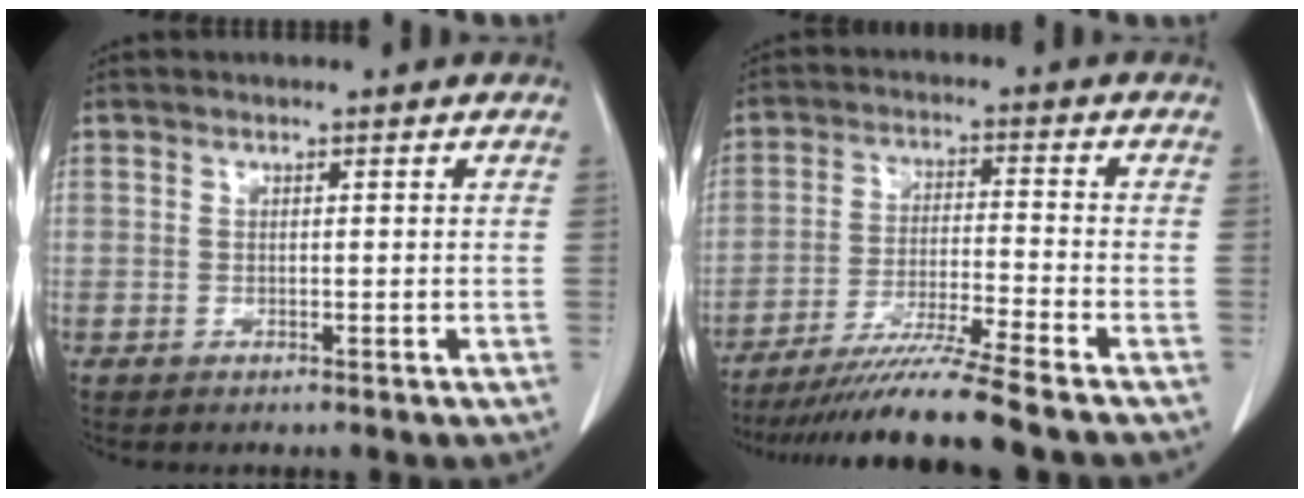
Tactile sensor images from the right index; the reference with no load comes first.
{"total": 11.5, "force": [-9.6, -2.2, 6.0], "torque": [-0.097, -0.031, -0.166]}